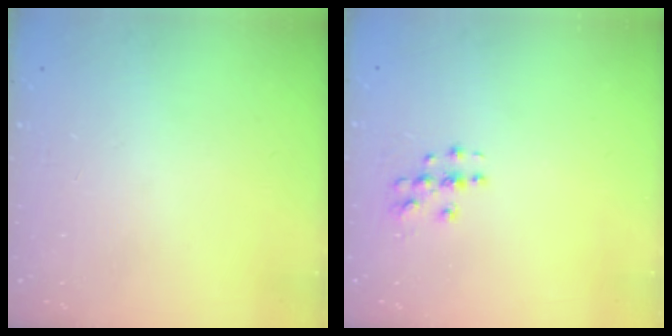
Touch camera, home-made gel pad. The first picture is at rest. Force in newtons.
{"total": 4.3, "press": 4.3, "slide": 0.6}